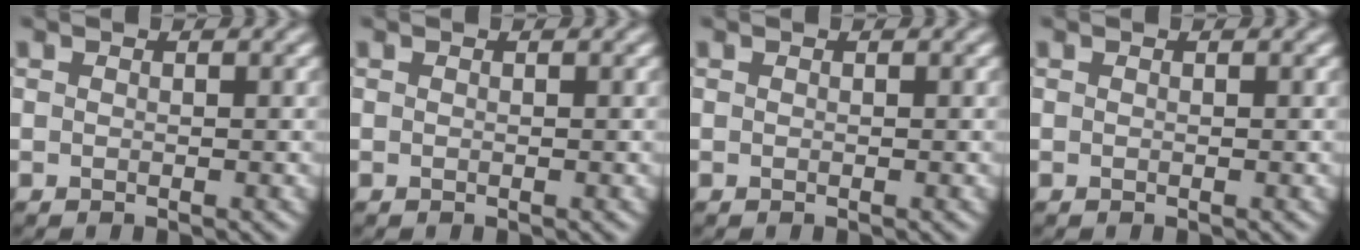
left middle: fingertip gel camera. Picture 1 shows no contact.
{"total": 0.0}
{"total": 0.0}
{"total": 0.0}